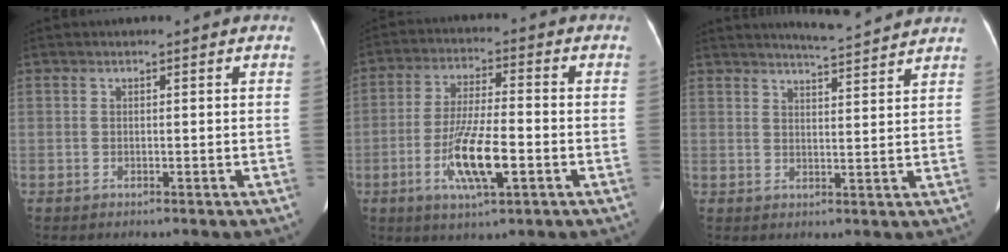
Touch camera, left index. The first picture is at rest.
{"total": 10.3, "force": [-3.5, 1.9, 9.5], "torque": [-0.186, -0.008, -0.062]}
{"total": 6.7, "force": [6.4, -0.3, 1.8], "torque": [-0.041, 0.005, 0.087]}